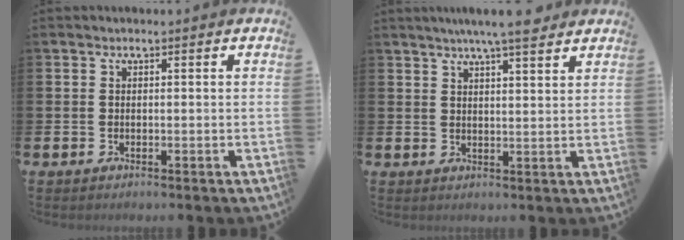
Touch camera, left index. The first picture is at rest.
{"total": 5.8, "force": [5.3, 0.0, 2.4], "torque": [-0.049, -0.019, 0.091]}